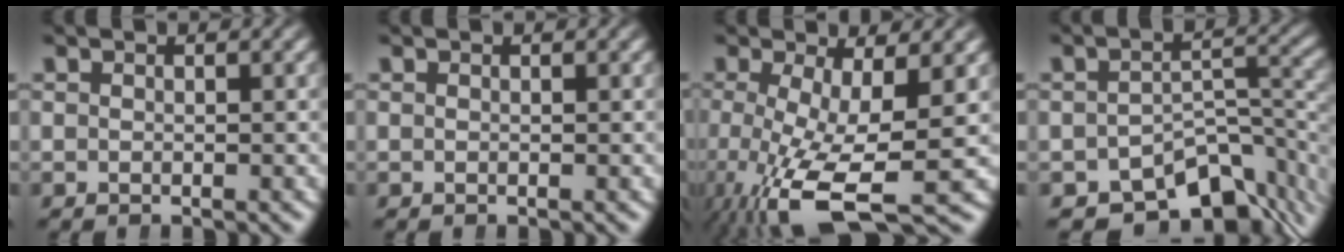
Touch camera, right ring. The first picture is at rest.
{"total": 0.0}
{"total": 8.1, "force": [-3.6, 2.8, 6.6], "torque": [-0.140, -0.056, -0.023]}
{"total": 11.2, "force": [-7.3, 5.8, 6.2], "torque": [-0.057, -0.022, -0.099]}